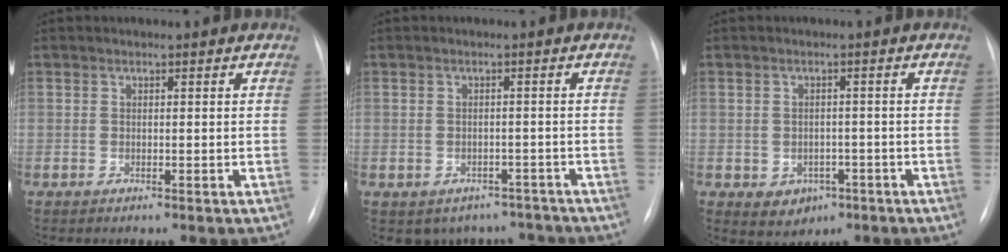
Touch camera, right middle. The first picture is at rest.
{"total": 6.4, "force": [-5.2, 3.7, 0.6], "torque": [0.011, 0.021, -0.060]}
{"total": 4.1, "force": [-1.7, 3.3, 1.8], "torque": [-0.022, 0.007, -0.008]}